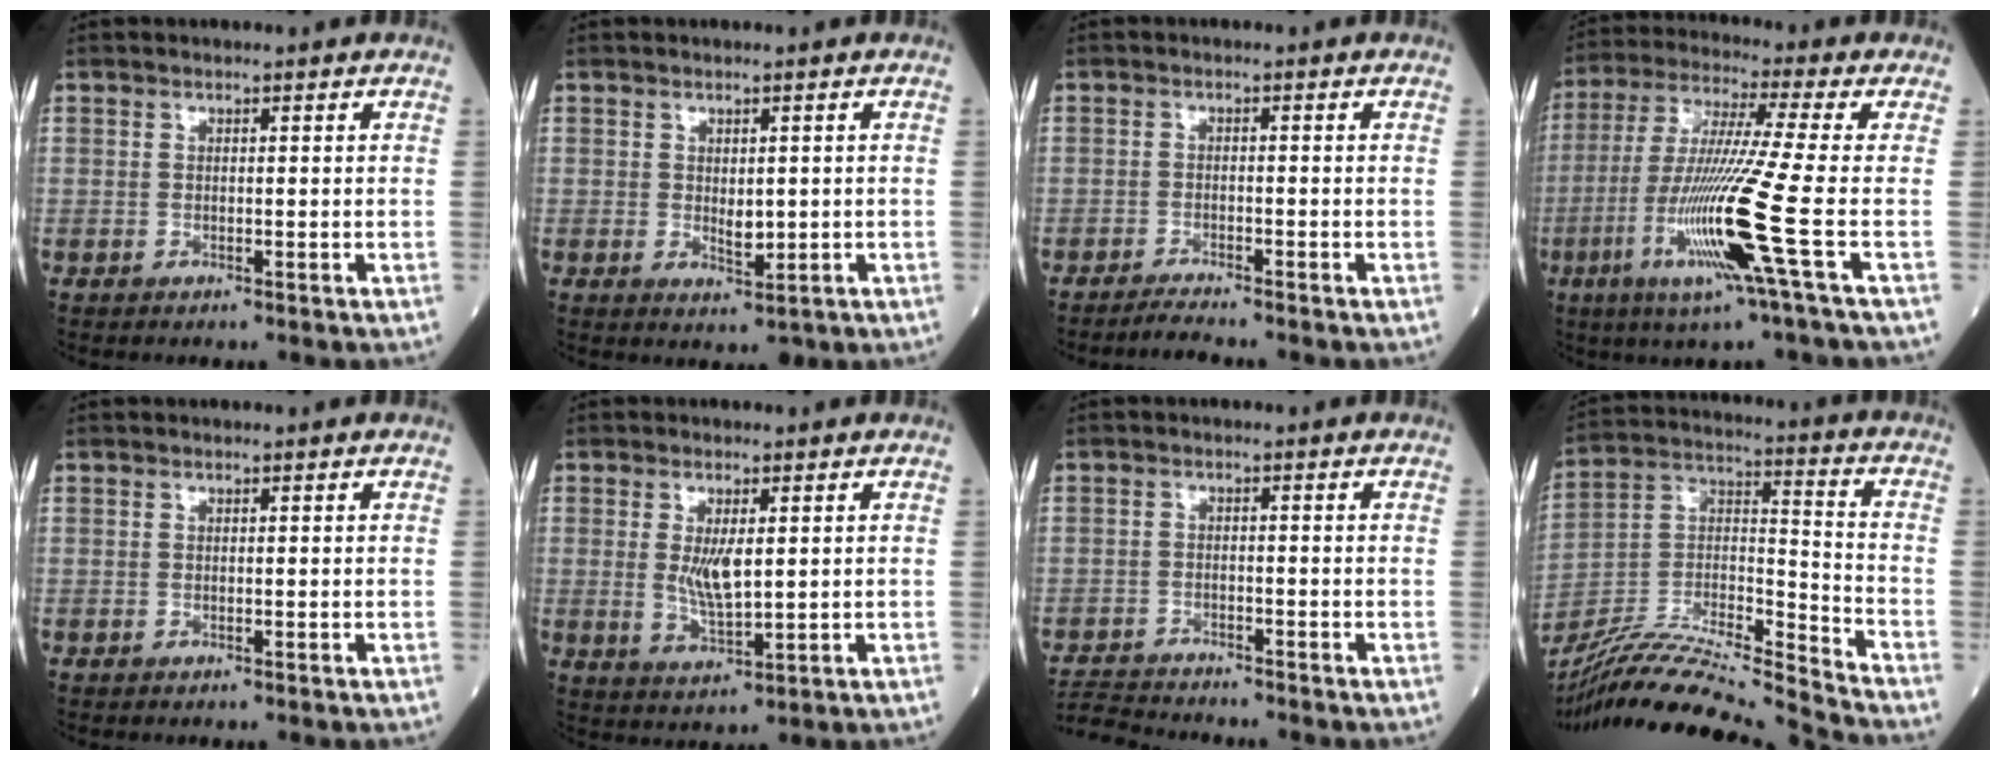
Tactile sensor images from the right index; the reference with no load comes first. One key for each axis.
{"total": 2.3, "fx": -0.1, "fy": 0.9, "fz": 2.1, "tx": -0.036, "ty": -0.007, "tz": 0.006}
{"total": 2.6, "fx": -2.5, "fy": -0.7, "fz": 0.6, "tx": -0.018, "ty": -0.012, "tz": -0.046}
{"total": 14.7, "fx": -4.7, "fy": -2.6, "fz": 13.7, "tx": -0.288, "ty": -0.027, "tz": -0.098}
{"total": 0.0}
{"total": 5.3, "fx": 0.7, "fy": 1.0, "fz": 5.1, "tx": -0.102, "ty": -0.010, "tz": 0.019}
{"total": 5.5, "fx": -5.5, "fy": 0.0, "fz": 0.0, "tx": 0.001, "ty": -0.014, "tz": -0.101}
{"total": 21.9, "fx": -20.3, "fy": -0.8, "fz": 8.1, "tx": -0.176, "ty": -0.005, "tz": -0.357}